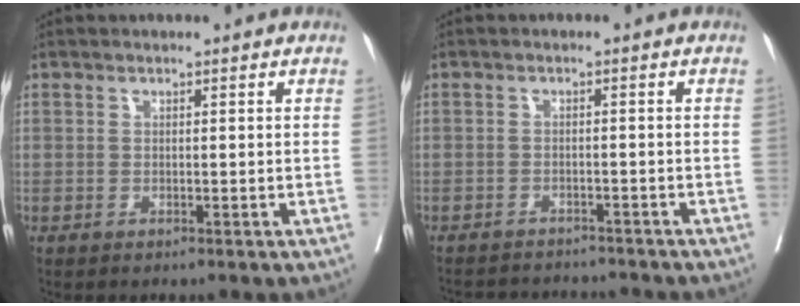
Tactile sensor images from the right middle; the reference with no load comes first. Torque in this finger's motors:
{"motor_torque": [0.38, -0.61, 0.04, 0.03]}